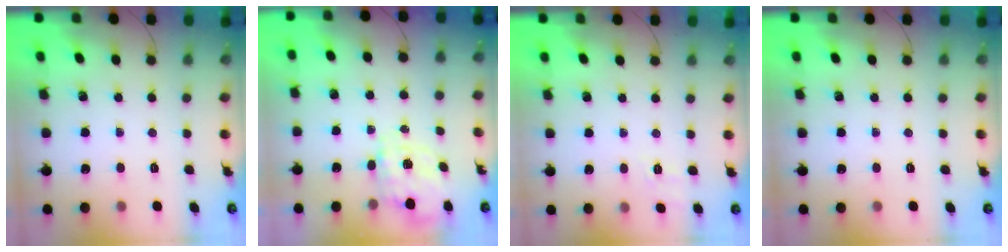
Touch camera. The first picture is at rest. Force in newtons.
{"total": 3.6, "press": 3.5, "slide": 0.7}
{"total": 7.2, "press": 7.0, "slide": 1.9}
{"total": 0.0}